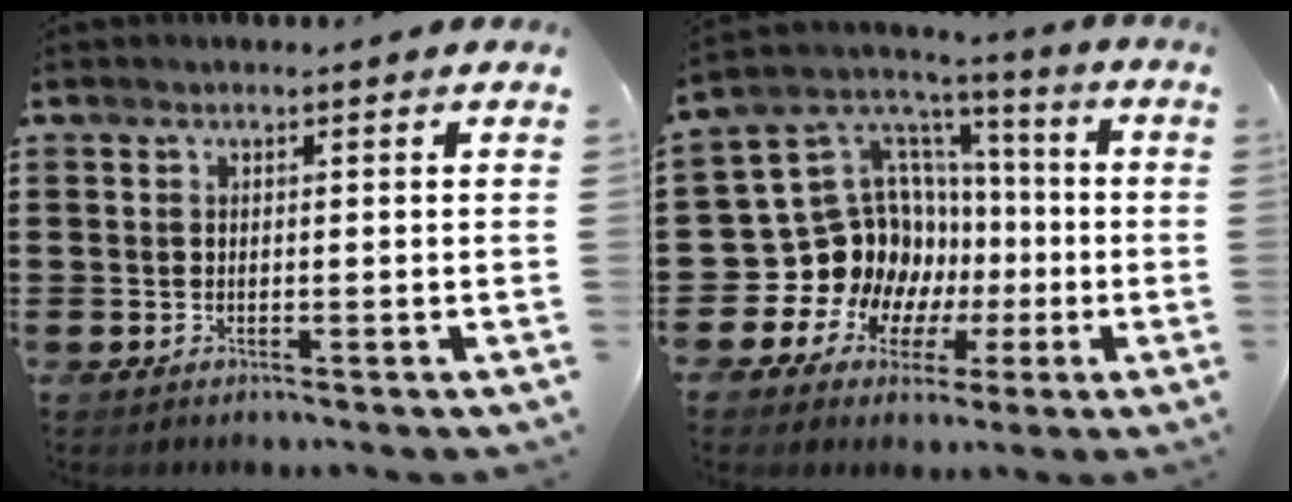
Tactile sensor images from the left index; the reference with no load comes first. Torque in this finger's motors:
{"motor_torque": [1.48, 0.66, 0.40, 0.06]}